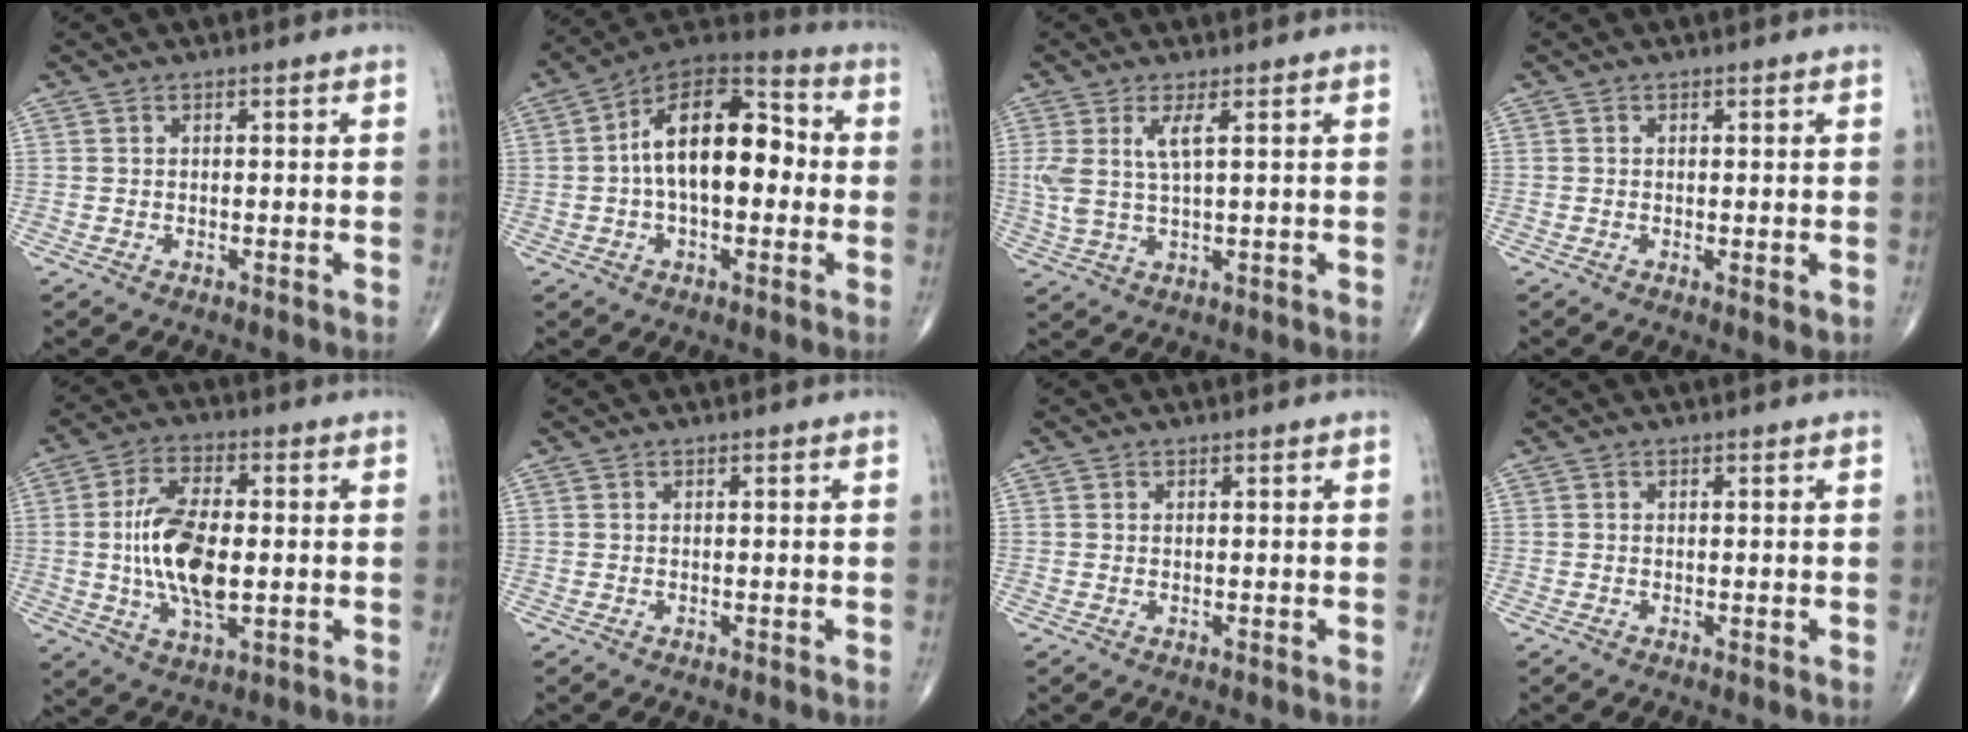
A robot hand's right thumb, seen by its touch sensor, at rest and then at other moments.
{"total": 17.3, "force": [0.6, 9.3, 14.6], "torque": [-0.218, 0.044, -0.003]}
{"total": 5.4, "force": [1.8, 1.3, 4.9], "torque": [-0.126, -0.009, 0.043]}
{"total": 1.8, "force": [-0.4, 0.5, 1.7], "torque": [-0.026, -0.006, -0.004]}
{"total": 13.9, "force": [-0.4, 6.6, 12.3], "torque": [-0.233, 0.001, -0.006]}
{"total": 0.0}
{"total": 0.0}
{"total": 0.0}